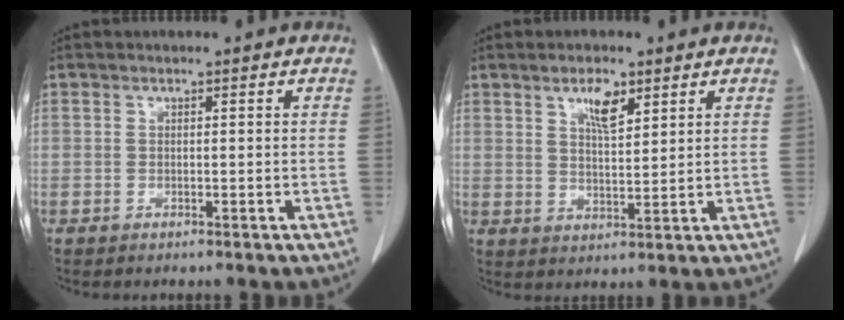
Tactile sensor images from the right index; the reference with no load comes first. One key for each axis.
{"total": 5.4, "fx": 3.0, "fy": 1.9, "fz": 4.0, "tx": -0.075, "ty": -0.001, "tz": 0.056}